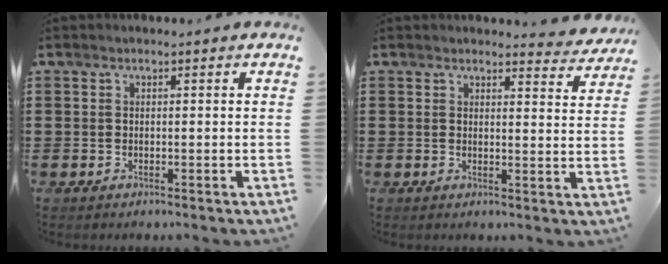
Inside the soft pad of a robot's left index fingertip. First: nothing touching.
{"total": 3.3, "force": [3.2, 0.2, 0.8], "torque": [-0.010, -0.019, 0.056]}